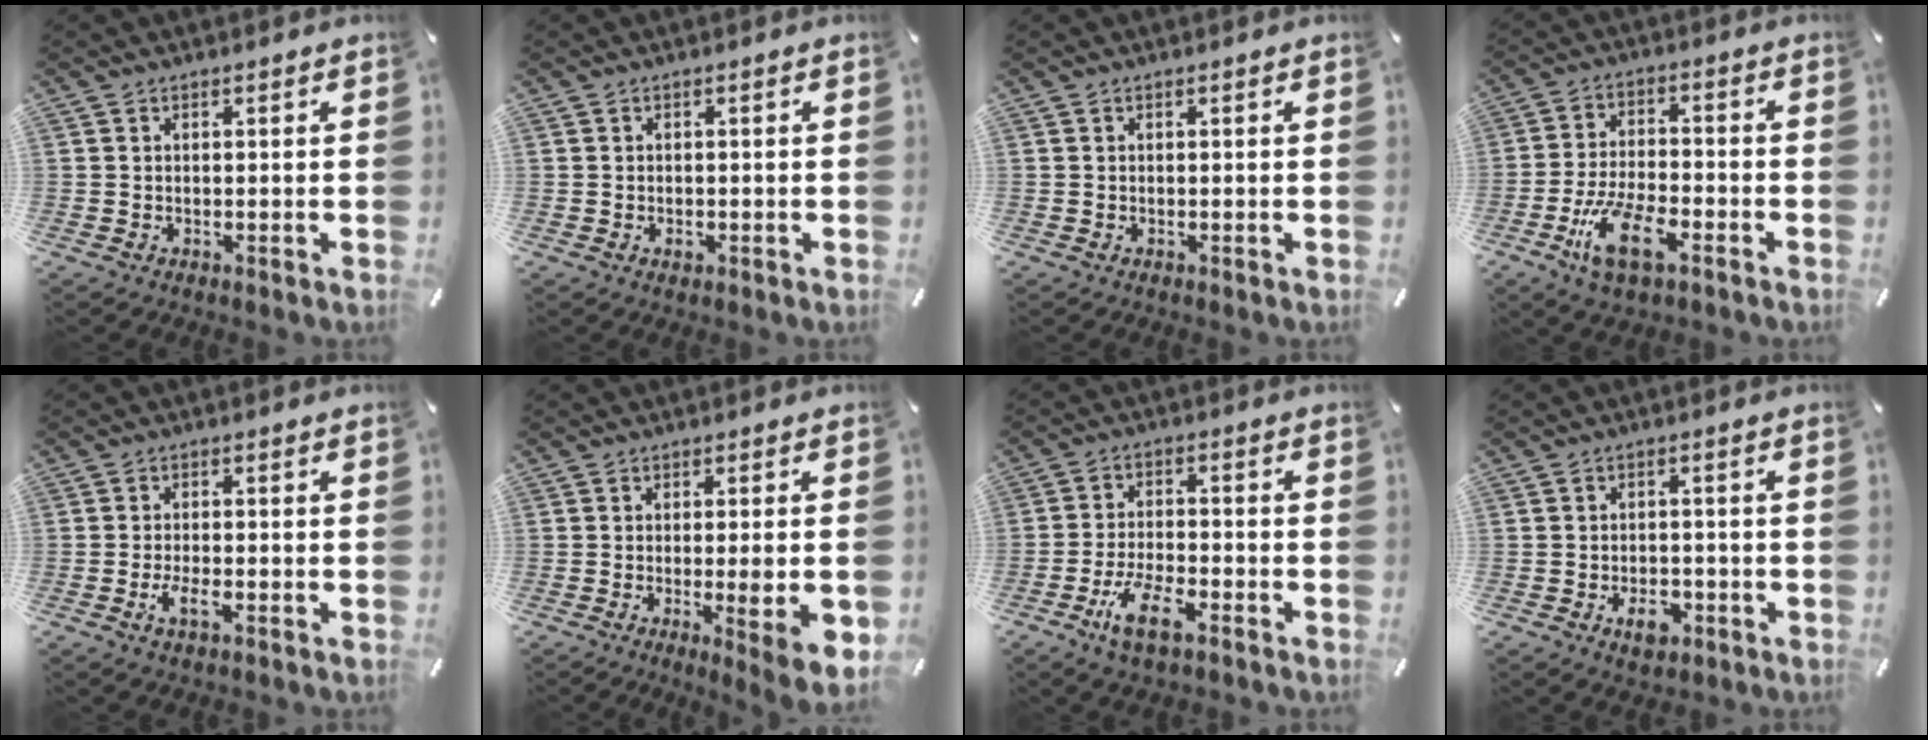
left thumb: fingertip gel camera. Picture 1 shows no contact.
{"total": 0.9, "force": [-0.3, 0.7, 0.5], "torque": [-0.008, 0.001, -0.007]}
{"total": 0.0}
{"total": 11.9, "force": [-5.8, 5.3, 9.0], "torque": [-0.193, 0.013, -0.109]}
{"total": 3.9, "force": [-1.8, 1.6, 3.1], "torque": [-0.069, 0.001, -0.035]}
{"total": 8.1, "force": [-1.5, 1.1, 7.9], "torque": [-0.109, -0.015, -0.019]}
{"total": 8.6, "force": [-4.7, 3.5, 6.3], "torque": [-0.134, 0.010, -0.087]}
{"total": 5.3, "force": [-2.4, 3.4, 3.3], "torque": [-0.055, 0.005, -0.043]}